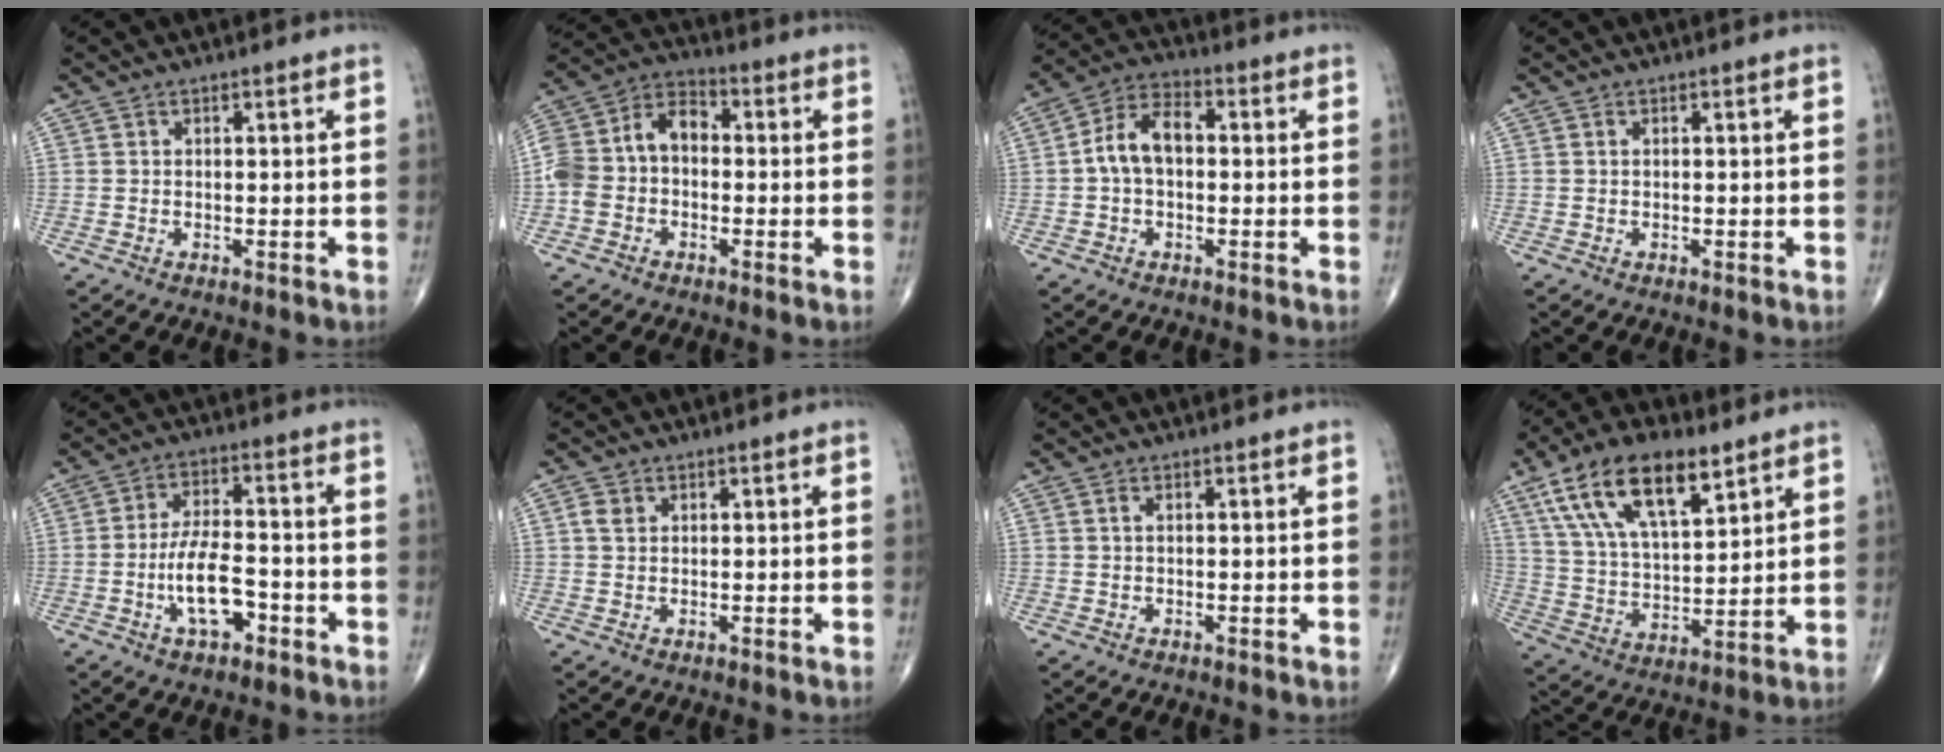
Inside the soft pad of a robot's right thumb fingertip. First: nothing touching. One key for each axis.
{"total": 11.2, "fx": -0.9, "fy": 8.3, "fz": 7.4, "tx": -0.132, "ty": 0.045, "tz": -0.031}
{"total": 8.5, "fx": 0.1, "fy": 5.2, "fz": 6.7, "tx": -0.118, "ty": 0.028, "tz": -0.008}
{"total": 0.0}
{"total": 9.0, "fx": -3.2, "fy": 4.0, "fz": 7.4, "tx": -0.132, "ty": 0.027, "tz": -0.058}
{"total": 2.1, "fx": 0.7, "fy": 1.6, "fz": 1.2, "tx": -0.022, "ty": 0.004, "tz": 0.013}
{"total": 0.8, "fx": 0.3, "fy": 0.3, "fz": 0.6, "tx": -0.016, "ty": 0.006, "tz": 0.006}
{"total": 18.5, "fx": 10.0, "fy": 8.0, "fz": 13.3, "tx": -0.217, "ty": -0.027, "tz": 0.186}